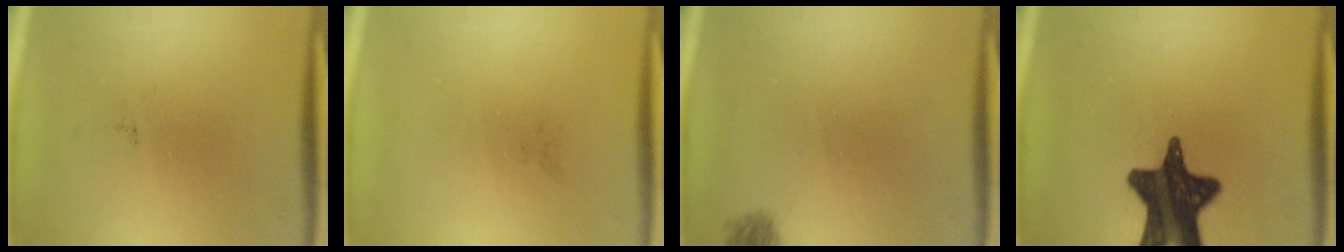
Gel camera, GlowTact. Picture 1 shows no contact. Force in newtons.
{"total": 0.0}
{"total": 1.0}
{"total": 17.5}